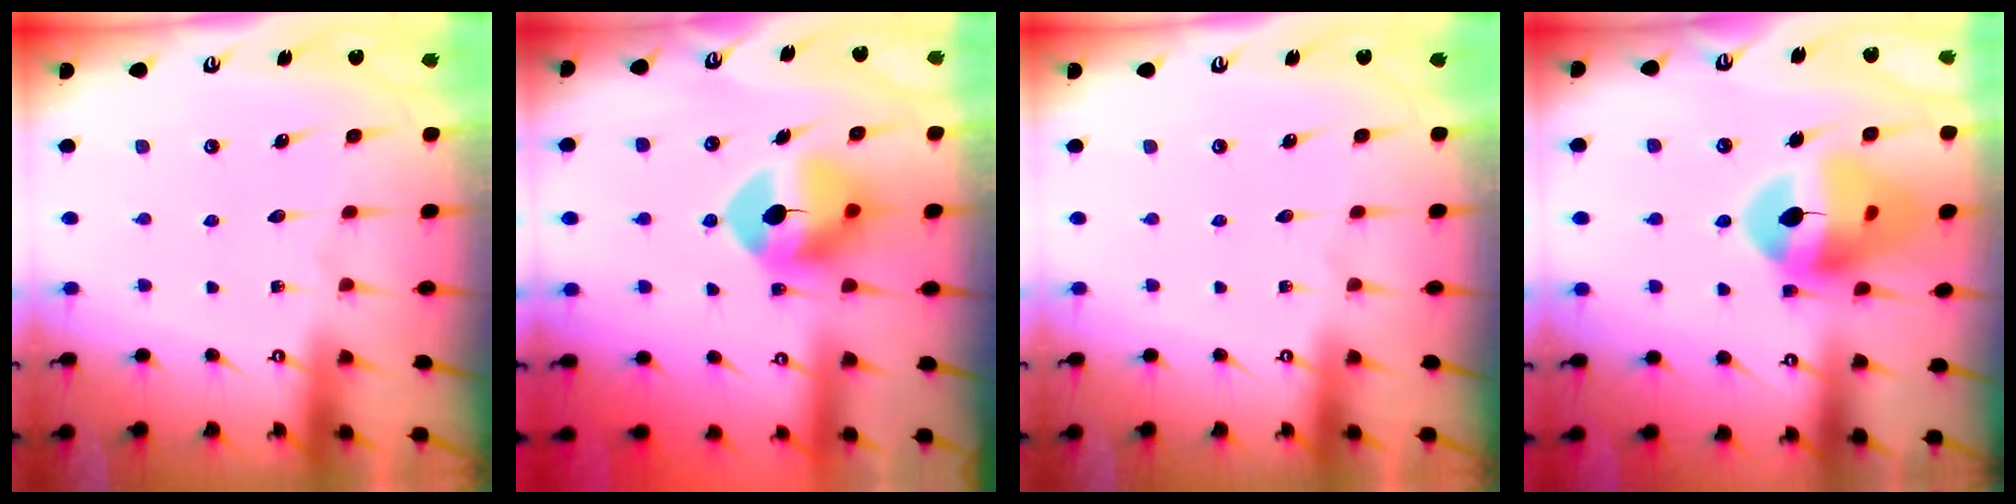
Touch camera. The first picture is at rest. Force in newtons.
{"total": 10.0, "press": 9.9, "slide": 1.5}
{"total": 0.0}
{"total": 16.7, "press": 16.6, "slide": 2.3}